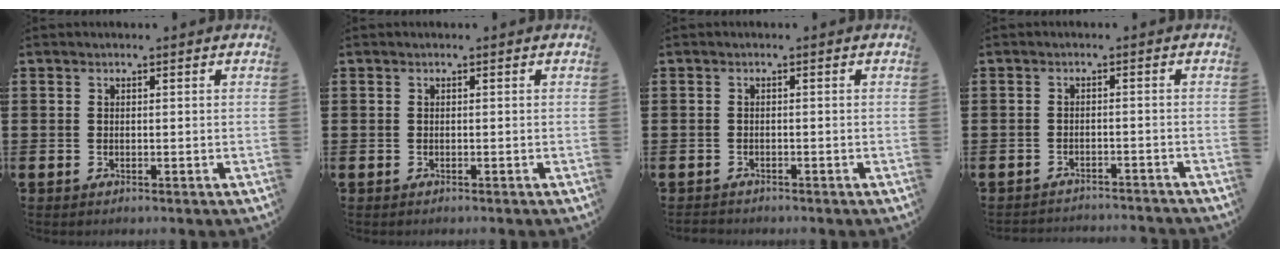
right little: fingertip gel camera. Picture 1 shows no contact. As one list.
[{"total": 0.0}, {"total": 0.7, "force": [-0.7, 0.1, -0.1], "torque": [0.000, -0.001, -0.014]}, {"total": 1.9, "force": [-1.9, -0.1, -0.2], "torque": [-0.002, 0.003, -0.042]}]